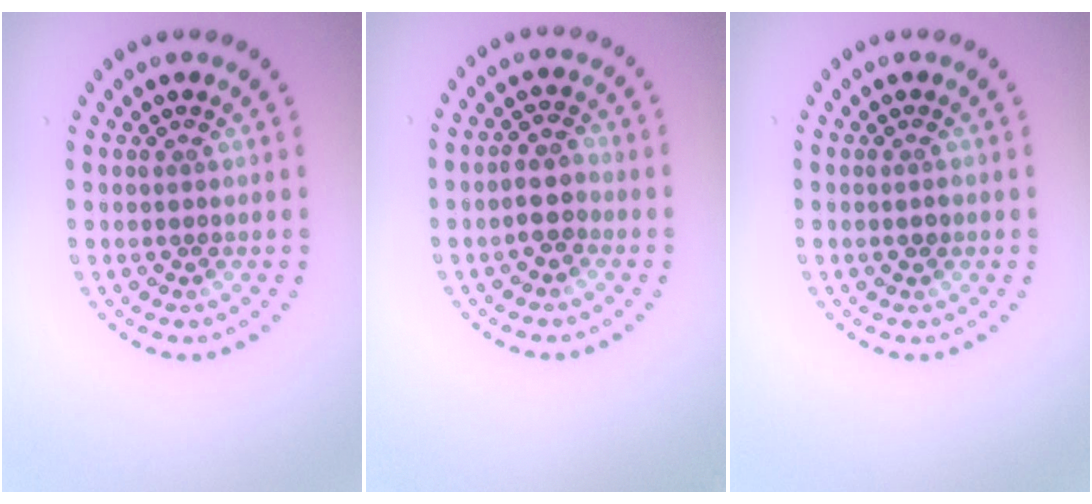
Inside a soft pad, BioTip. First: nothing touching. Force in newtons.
{"total": 2.5, "press": 2.2, "slide": 1.1}
{"total": 0.9, "press": 0.8, "slide": 0.1}